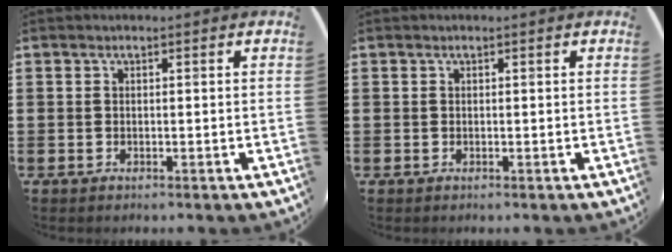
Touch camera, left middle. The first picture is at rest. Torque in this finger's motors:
{"motor_torque": [0.07, -0.04, -0.03, 0.01]}